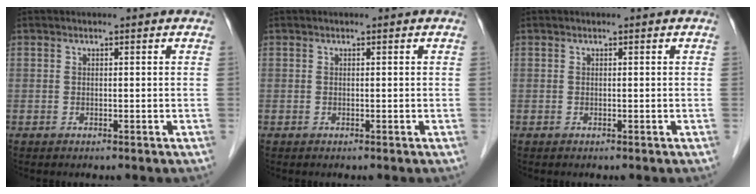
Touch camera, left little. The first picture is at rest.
{"total": 0.0}
{"total": 0.0}